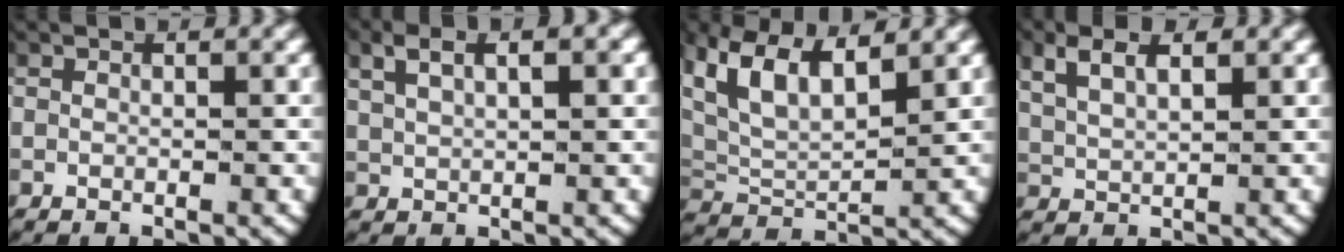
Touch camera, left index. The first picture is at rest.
{"total": 3.6, "force": [2.1, 1.4, 2.6], "torque": [-0.045, 0.014, 0.041]}
{"total": 8.4, "force": [3.0, 5.6, 5.4], "torque": [-0.145, -0.024, 0.063]}
{"total": 3.5, "force": [2.0, 1.9, 2.3], "torque": [-0.052, 0.002, 0.041]}